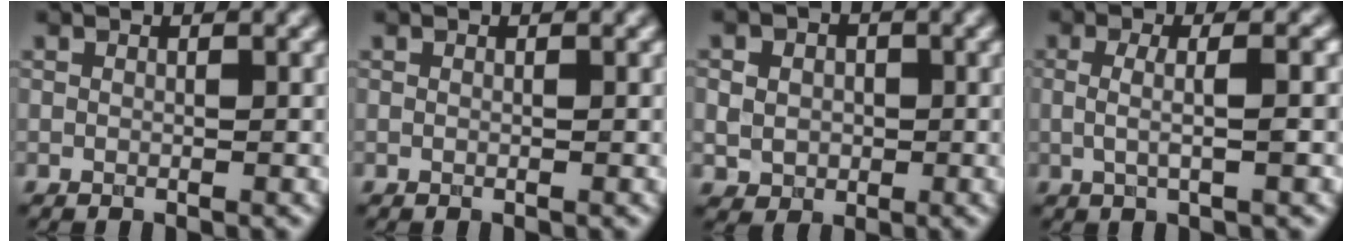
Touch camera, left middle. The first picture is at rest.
{"total": 0.0}
{"total": 4.4, "force": [0.8, 3.8, 2.2], "torque": [-0.032, 0.018, -0.004]}
{"total": 3.3, "force": [0.2, 1.1, 3.1], "torque": [-0.046, -0.007, -0.011]}